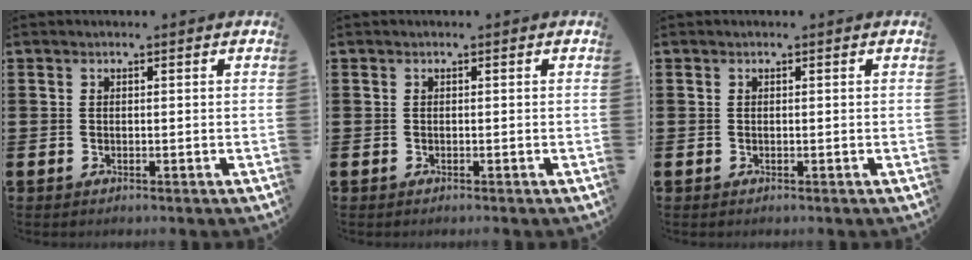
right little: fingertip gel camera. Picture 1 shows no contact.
{"total": 0.0}
{"total": 0.0}